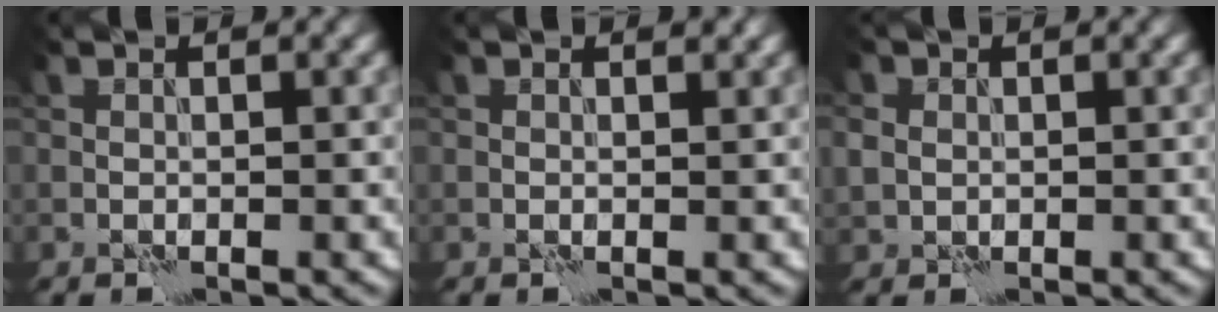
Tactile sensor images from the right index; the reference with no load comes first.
{"total": 0.6, "force": [0.3, 0.4, 0.4], "torque": [-0.002, 0.000, 0.005]}
{"total": 1.7, "force": [0.2, 1.6, 0.6], "torque": [-0.013, 0.002, 0.002]}